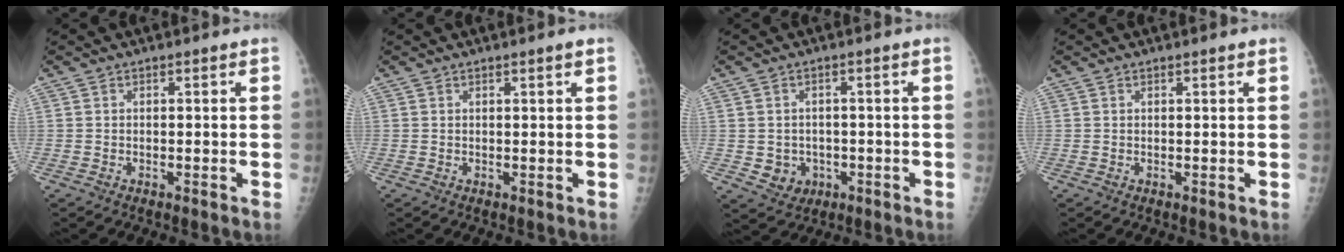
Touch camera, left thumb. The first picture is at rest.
{"total": 1.3, "force": [0.8, -0.2, 1.0], "torque": [-0.018, -0.003, 0.013]}
{"total": 4.6, "force": [-1.1, 4.1, 1.7], "torque": [-0.006, 0.008, -0.004]}
{"total": 1.0, "force": [0.7, 0.0, 0.7], "torque": [-0.009, 0.001, 0.010]}